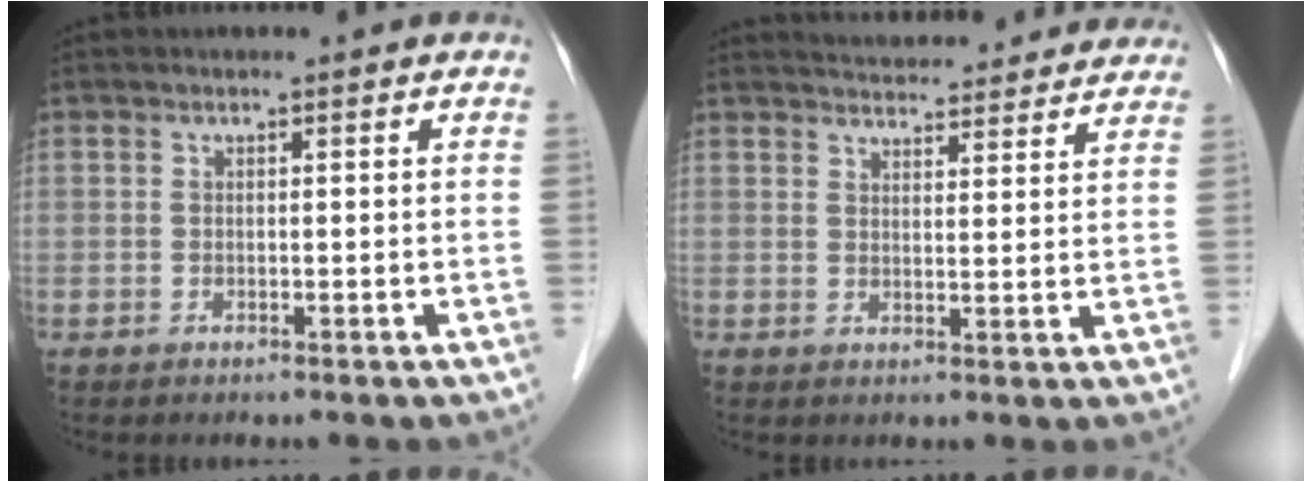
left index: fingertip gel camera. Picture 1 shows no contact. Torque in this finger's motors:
{"motor_torque": [1.01, -1.13, 0.21, 0.05]}